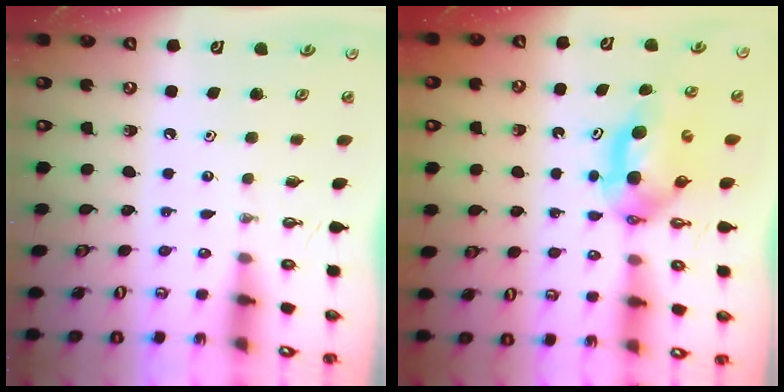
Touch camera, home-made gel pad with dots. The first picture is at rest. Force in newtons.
{"total": 5.7, "press": 5.4, "slide": 1.9}